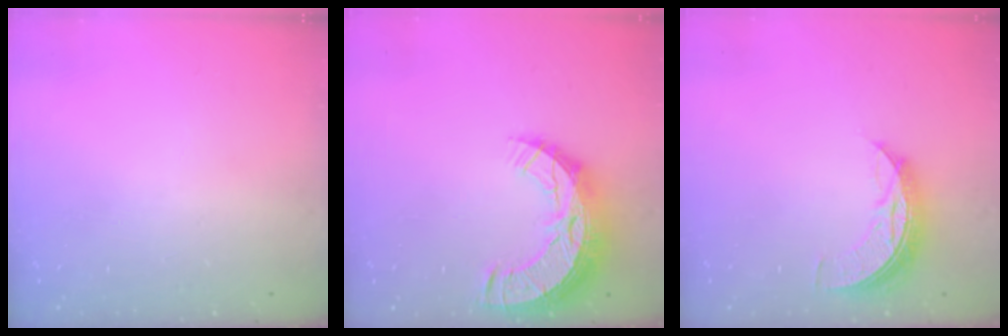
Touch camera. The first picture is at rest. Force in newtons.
{"total": 13.4, "press": 13.4, "slide": 0.9}
{"total": 7.9, "press": 7.9, "slide": 0.4}